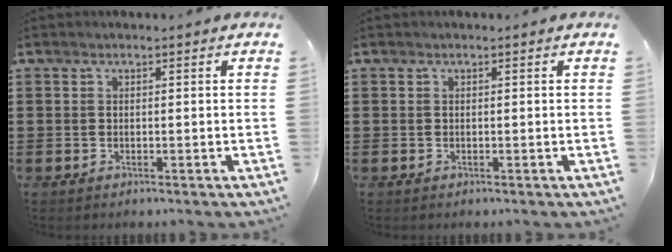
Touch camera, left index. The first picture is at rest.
{"total": 0.0}